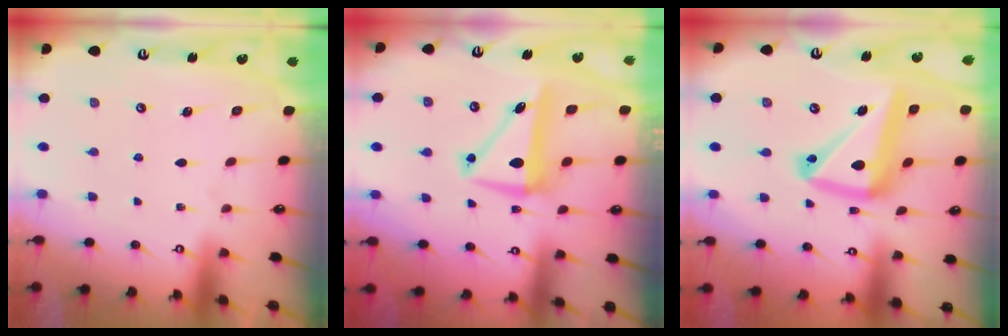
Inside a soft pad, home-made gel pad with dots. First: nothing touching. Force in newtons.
{"total": 7.5, "press": 7.3, "slide": 1.8}
{"total": 16.1, "press": 16.0, "slide": 1.8}